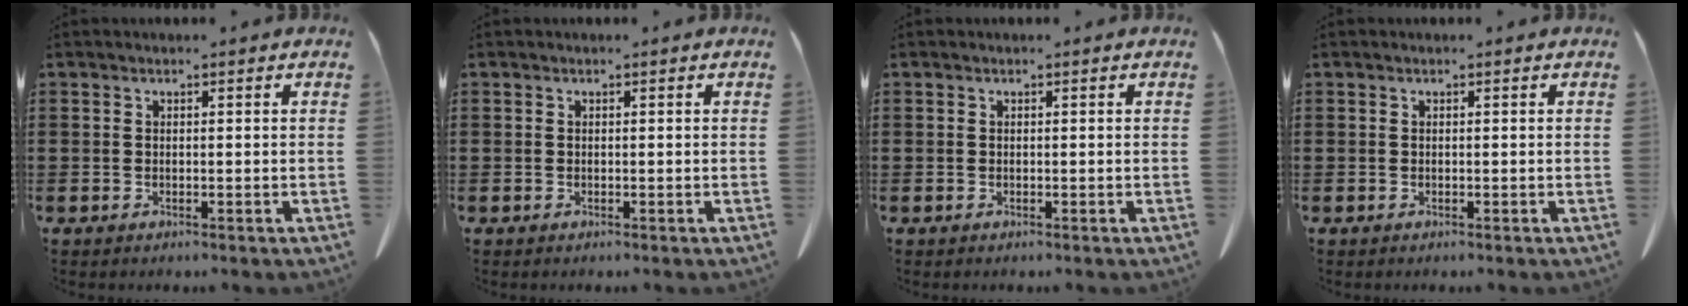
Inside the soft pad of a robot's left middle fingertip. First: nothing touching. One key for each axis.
{"total": 0.0}
{"total": 0.0}
{"total": 0.0}